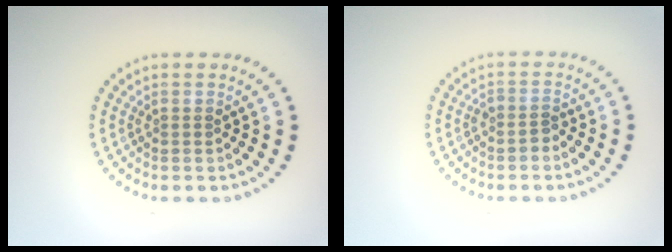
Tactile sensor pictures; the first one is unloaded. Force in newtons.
{"total": 1.2, "press": 0.9, "slide": 0.8}